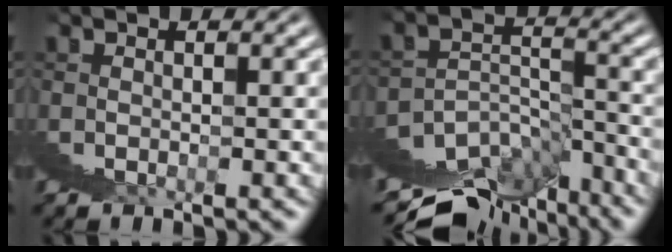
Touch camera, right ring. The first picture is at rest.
{"total": 7.8, "force": [-3.4, 4.0, 5.7], "torque": [-0.081, -0.013, -0.046]}